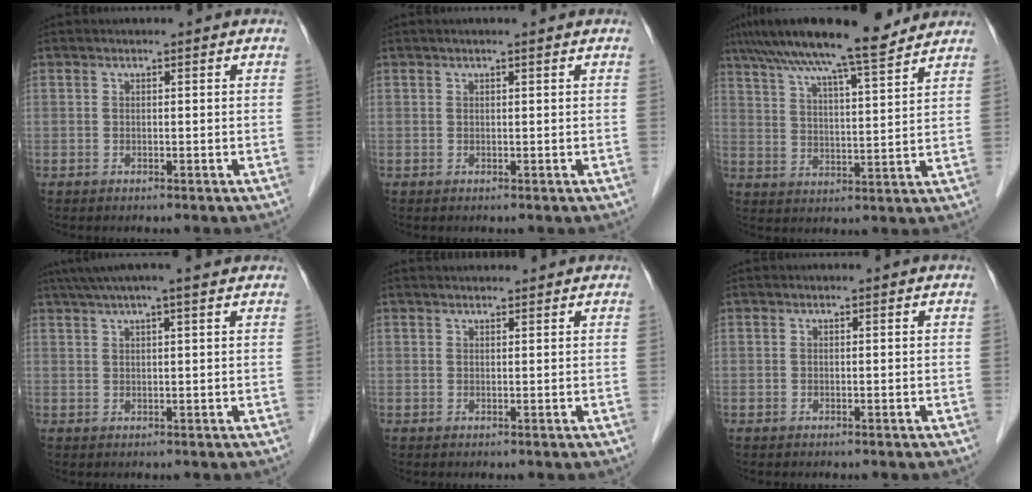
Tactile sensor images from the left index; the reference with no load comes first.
{"total": 1.3, "force": [0.9, 0.0, 0.9], "torque": [-0.013, 0.010, 0.014]}
{"total": 15.8, "force": [13.1, 1.1, 8.7], "torque": [-0.146, 0.024, 0.203]}
{"total": 9.1, "force": [7.4, -0.1, 5.4], "torque": [-0.088, 0.040, 0.099]}
{"total": 2.4, "force": [2.3, 0.3, 0.6], "torque": [-0.008, 0.023, 0.036]}
{"total": 0.0}